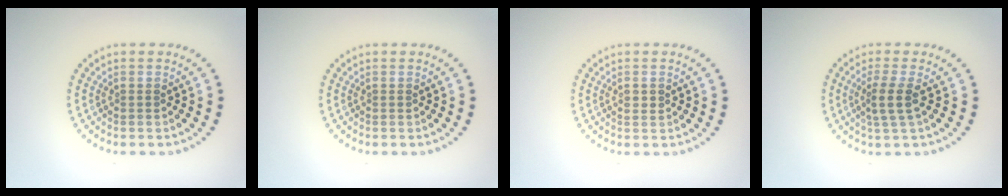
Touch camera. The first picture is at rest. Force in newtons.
{"total": 0.0}
{"total": 0.9, "press": 0.9, "slide": 0.3}
{"total": 2.3, "press": 1.8, "slide": 1.3}